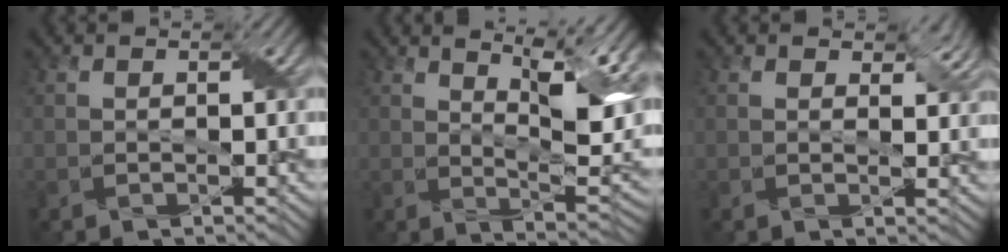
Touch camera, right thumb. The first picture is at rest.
{"total": 11.9, "force": [5.5, 4.0, 9.7], "torque": [-0.166, 0.011, 0.085]}
{"total": 3.5, "force": [2.0, 1.8, 2.2], "torque": [-0.033, -0.005, 0.031]}